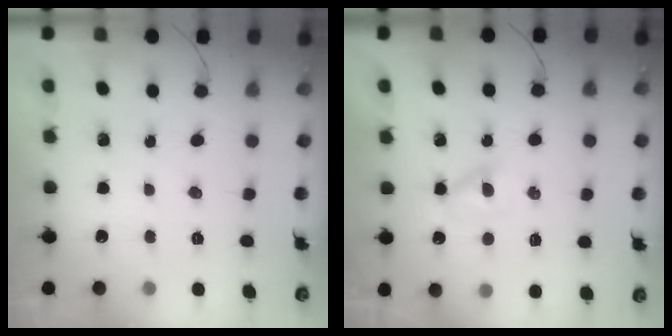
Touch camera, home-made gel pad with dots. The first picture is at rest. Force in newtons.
{"total": 2.3, "press": 2.1, "slide": 1.0}